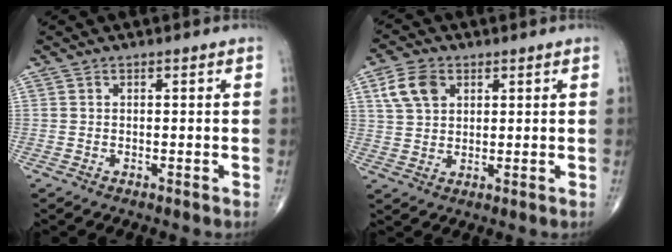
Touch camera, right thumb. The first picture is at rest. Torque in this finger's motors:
{"motor_torque": [-0.44, 0.63, 0.75, 0.45, 0.05]}